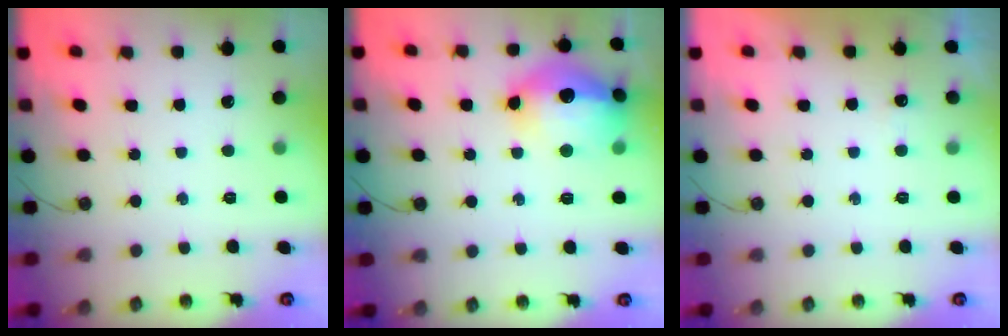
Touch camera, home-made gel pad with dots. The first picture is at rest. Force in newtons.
{"total": 18.2, "press": 18.2, "slide": 1.5}
{"total": 3.3, "press": 3.2, "slide": 0.7}